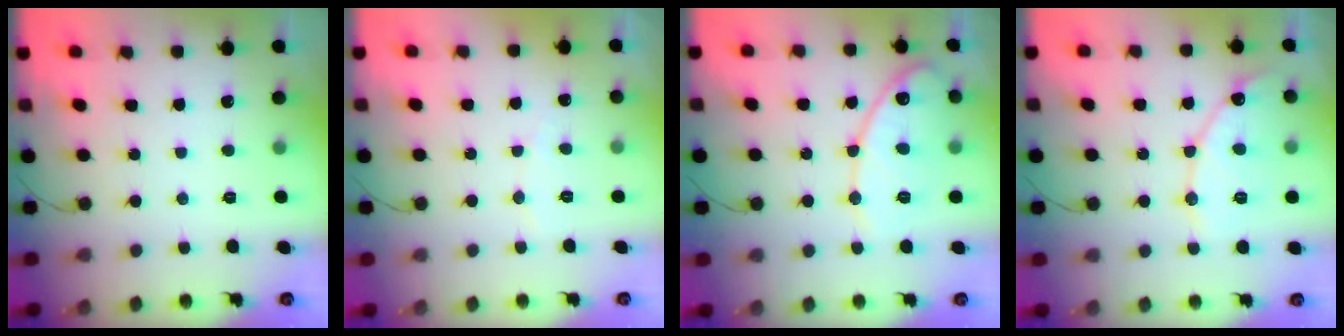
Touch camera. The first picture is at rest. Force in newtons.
{"total": 3.1, "press": 3.1, "slide": 0.3}
{"total": 13.6, "press": 13.6, "slide": 0.9}
{"total": 11.5, "press": 11.5, "slide": 0.8}